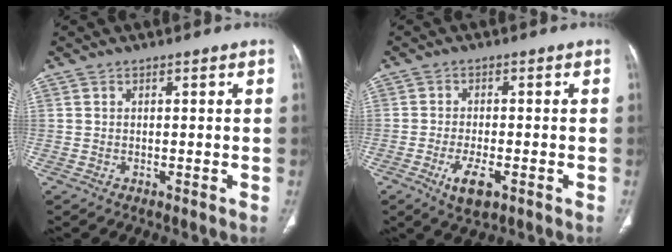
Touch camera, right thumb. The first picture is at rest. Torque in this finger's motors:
{"motor_torque": [-0.20, 0.17, 0.26, 0.41, 0.11]}